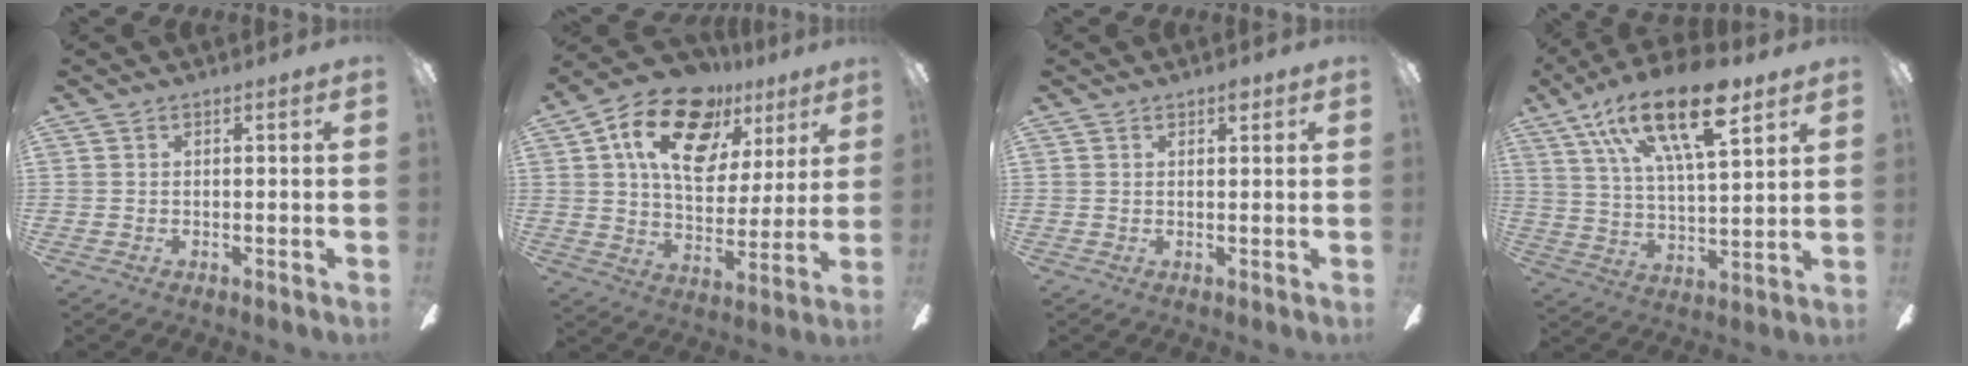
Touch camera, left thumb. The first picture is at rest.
{"total": 19.6, "force": [10.8, 11.4, 11.8], "torque": [-0.195, -0.044, 0.192]}
{"total": 1.7, "force": [1.4, 0.5, 1.0], "torque": [-0.013, -0.003, 0.022]}
{"total": 22.1, "force": [12.9, 8.1, 15.9], "torque": [-0.292, -0.052, 0.211]}